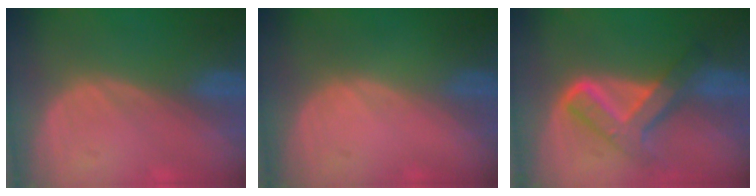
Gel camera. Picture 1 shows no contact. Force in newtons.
{"total": 0.0}
{"total": 7.6, "press": 7.5, "slide": 0.4}